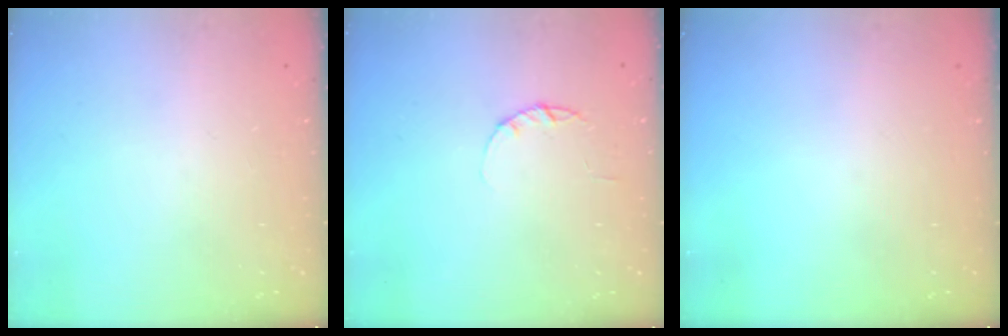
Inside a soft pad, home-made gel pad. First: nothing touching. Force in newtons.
{"total": 2.2, "press": 2.2, "slide": 0.4}
{"total": 0.0}